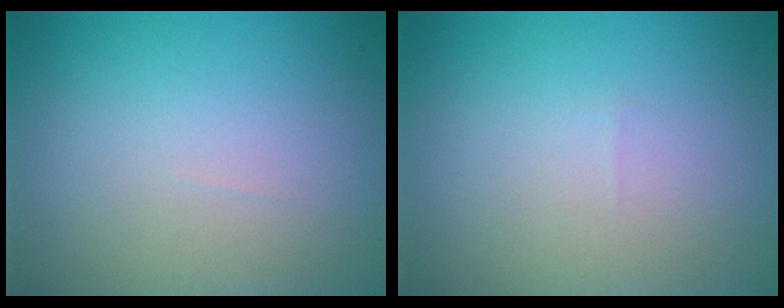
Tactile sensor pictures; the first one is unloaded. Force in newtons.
{"total": 0.0}